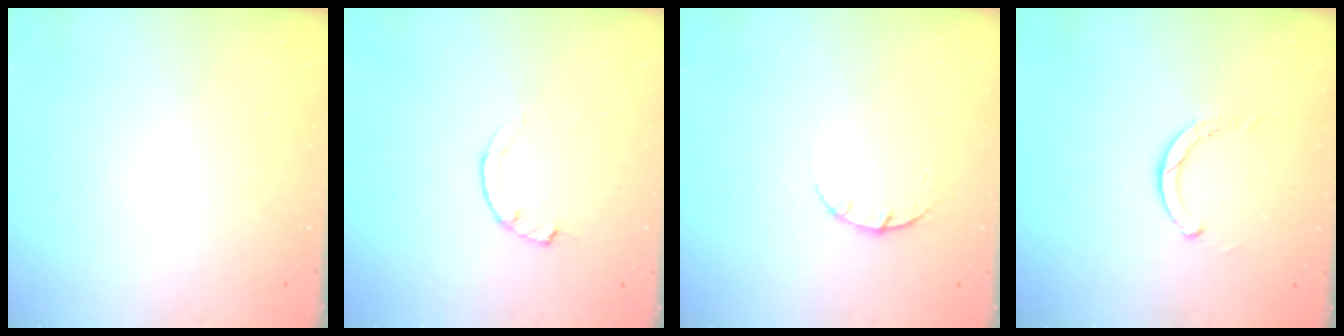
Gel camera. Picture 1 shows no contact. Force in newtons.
{"total": 2.3, "press": 2.3, "slide": 0.4}
{"total": 2.3, "press": 2.3, "slide": 0.3}
{"total": 2.8, "press": 2.7, "slide": 0.3}